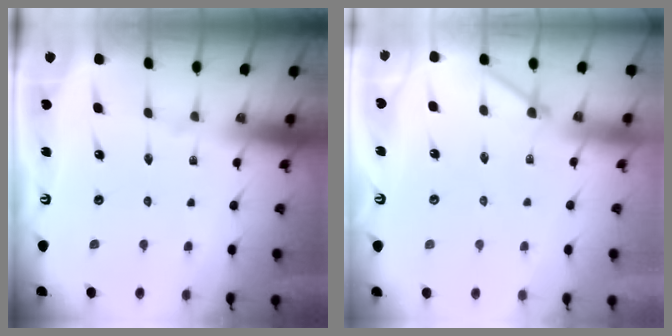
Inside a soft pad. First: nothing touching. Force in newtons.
{"total": 3.7, "press": 3.7, "slide": 0.5}